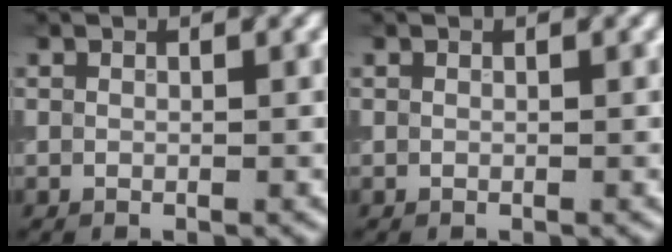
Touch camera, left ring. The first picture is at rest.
{"total": 0.0}